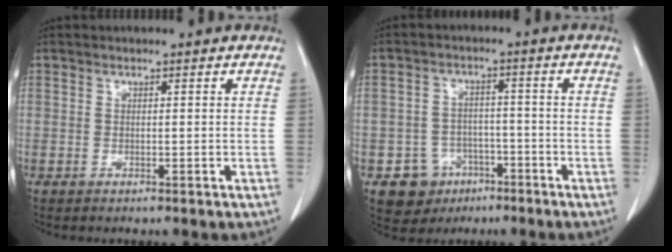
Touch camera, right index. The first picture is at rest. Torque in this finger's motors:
{"motor_torque": [-0.23, 0.00, -0.55, -0.20]}